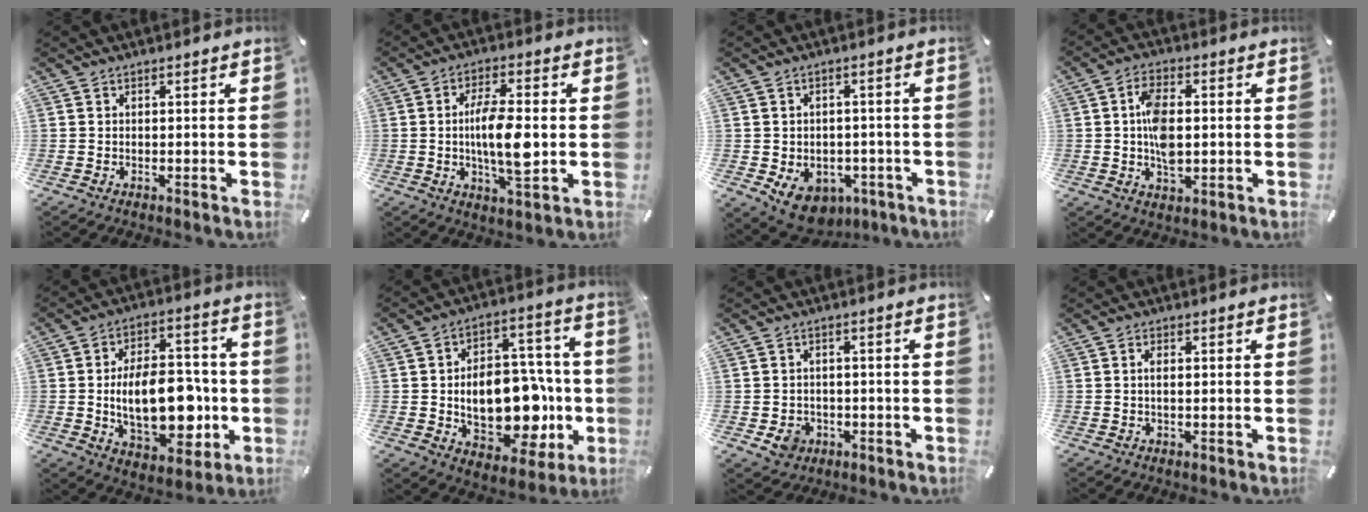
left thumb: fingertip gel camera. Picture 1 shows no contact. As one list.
[{"total": 10.9, "force": [-0.4, 3.5, 10.3], "torque": [-0.186, -0.010, -0.013]}, {"total": 7.9, "force": [-3.5, 6.2, 3.5], "torque": [-0.056, 0.025, -0.060]}, {"total": 8.4, "force": [0.2, 5.0, 6.7], "torque": [-0.130, 0.002, -0.001]}, {"total": 18.7, "force": [-2.9, 10.9, 14.9], "torque": [-0.238, 0.001, -0.048]}, {"total": 20.1, "force": [-2.9, 12.9, 15.1], "torque": [-0.222, -0.005, -0.038]}, {"total": 4.7, "force": [-1.6, 4.1, 1.7], "torque": [-0.024, -0.001, -0.031]}, {"total": 1.6, "force": [0.0, 0.6, 1.5], "torque": [-0.029, 0.001, -0.001]}]